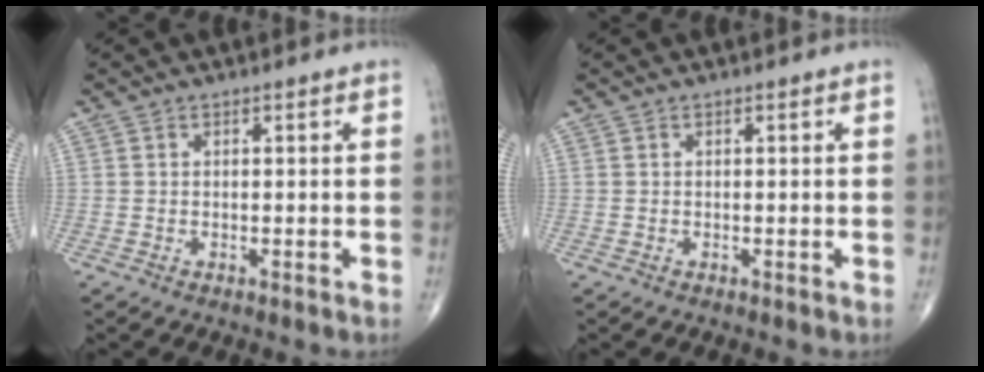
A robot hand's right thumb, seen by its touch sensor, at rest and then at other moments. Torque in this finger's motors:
{"motor_torque": [0.01, 0.01, -0.14, -0.03, 0.00]}